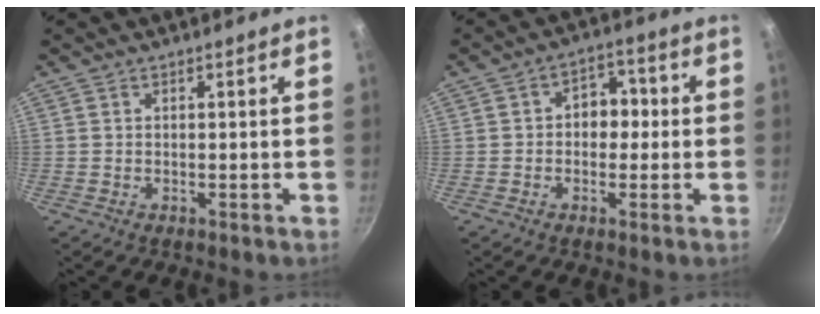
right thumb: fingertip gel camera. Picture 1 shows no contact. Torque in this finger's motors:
{"motor_torque": [-0.76, 0.32, -0.23, 0.26, 0.04]}